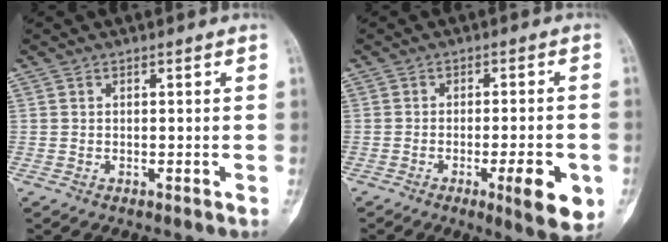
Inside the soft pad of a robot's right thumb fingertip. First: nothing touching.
{"total": 9.1, "force": [-3.2, 2.1, 8.2], "torque": [-0.105, 0.000, -0.040]}